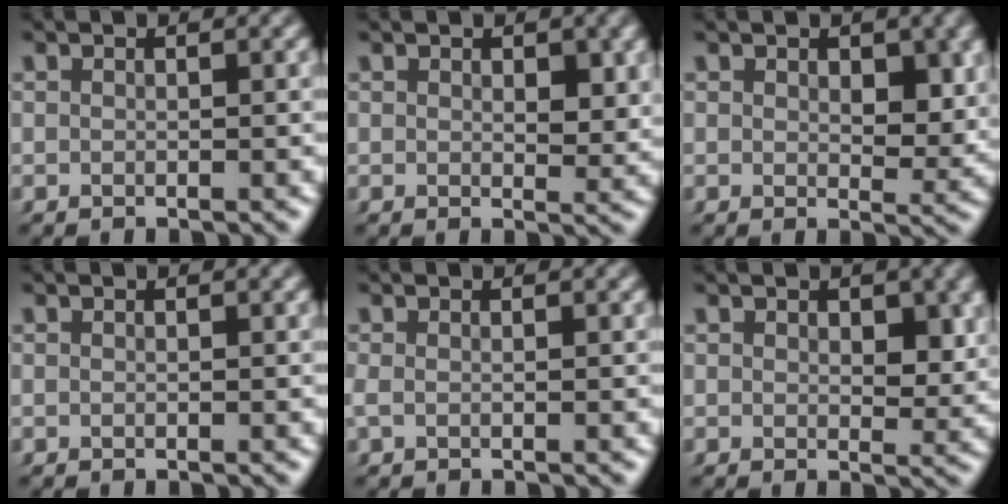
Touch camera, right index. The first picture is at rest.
{"total": 1.3, "force": [0.7, 0.6, 0.8], "torque": [-0.009, -0.014, 0.016]}
{"total": 2.1, "force": [1.0, 1.2, 1.4], "torque": [-0.015, -0.018, 0.020]}
{"total": 0.0}
{"total": 0.9, "force": [-0.4, 0.6, 0.5], "torque": [-0.023, -0.002, -0.004]}
{"total": 1.8, "force": [0.8, 1.0, 1.2], "torque": [-0.009, -0.017, 0.018]}